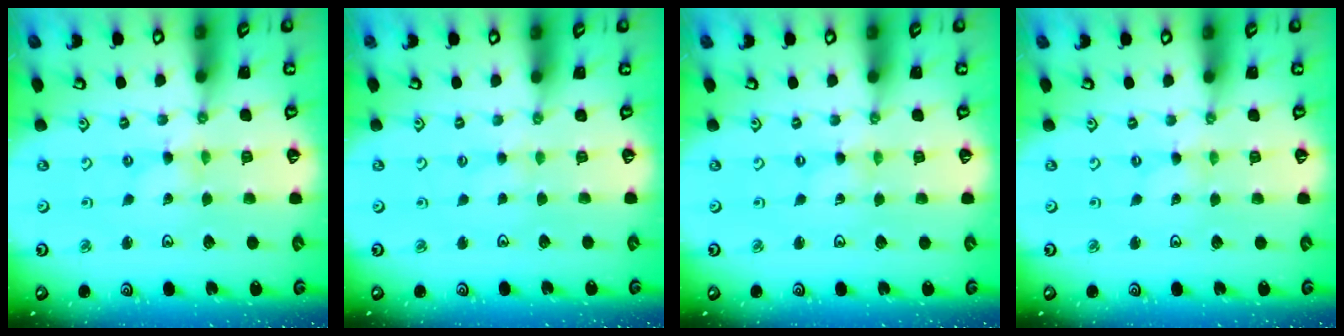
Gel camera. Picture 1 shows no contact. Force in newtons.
{"total": 0.6, "press": 0.6, "slide": 0.2}
{"total": 0.0}
{"total": 0.0}